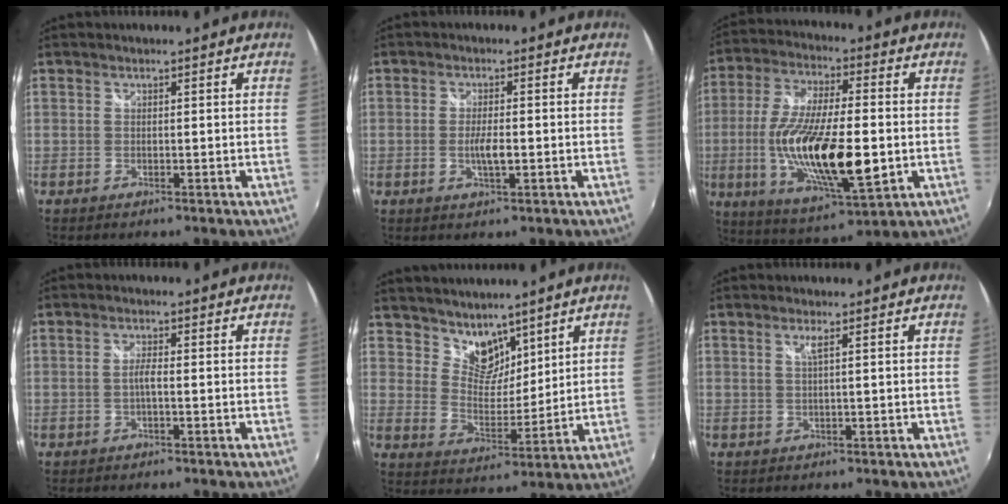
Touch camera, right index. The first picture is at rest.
{"total": 3.3, "force": [-0.8, 0.8, 3.1], "torque": [-0.058, -0.005, -0.014]}
{"total": 20.4, "force": [-3.1, 6.3, 19.2], "torque": [-0.376, -0.023, -0.048]}
{"total": 1.8, "force": [-0.5, 0.2, 1.7], "torque": [-0.033, 0.002, -0.011]}
{"total": 8.2, "force": [6.4, 4.4, 2.4], "torque": [-0.028, 0.000, 0.120]}
{"total": 1.3, "force": [0.5, -0.4, 1.2], "torque": [-0.021, -0.002, 0.007]}